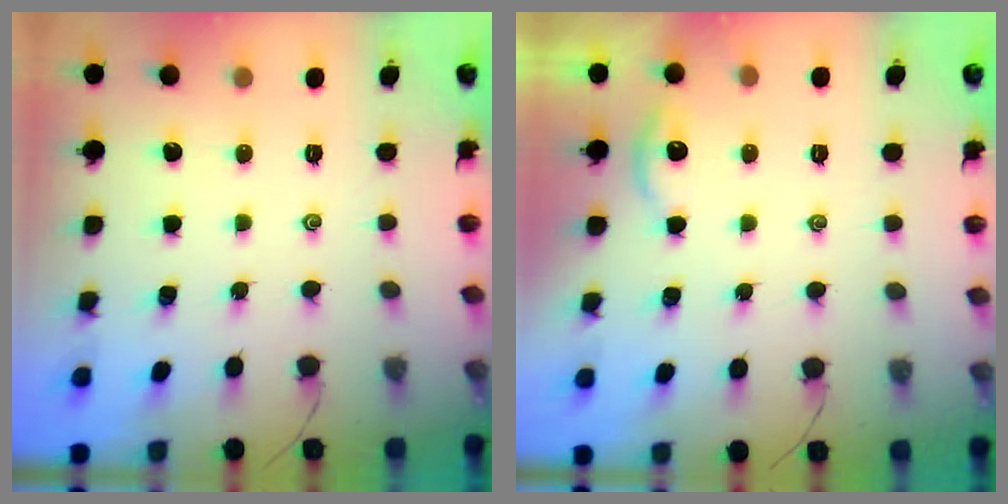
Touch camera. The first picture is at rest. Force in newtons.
{"total": 1.9, "press": 1.9, "slide": 0.2}